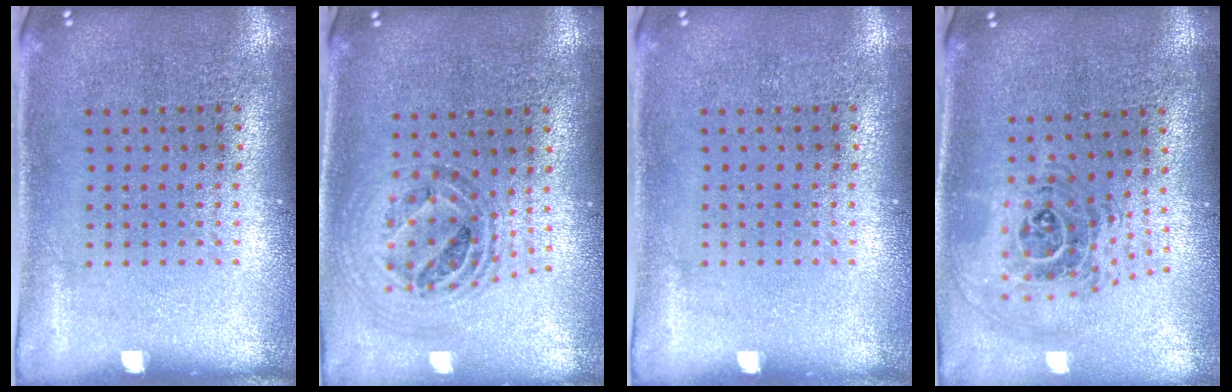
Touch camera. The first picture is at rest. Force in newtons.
{"total": 0.9, "press": 0.9, "slide": 0.2}
{"total": 0.0}
{"total": 1.3, "press": 1.2, "slide": 0.6}